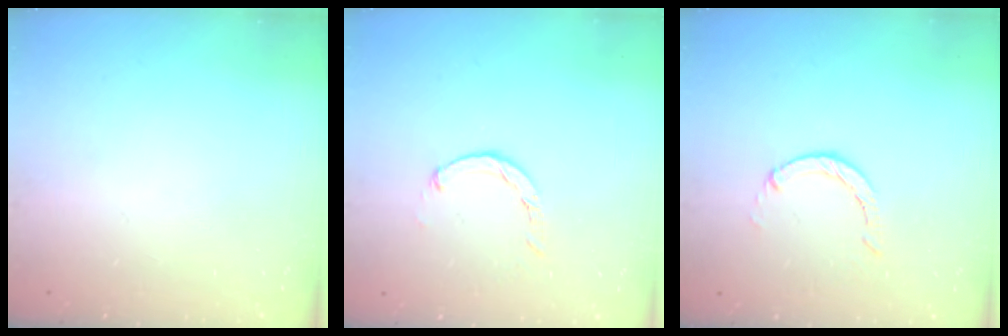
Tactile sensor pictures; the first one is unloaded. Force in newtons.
{"total": 2.0, "press": 2.0, "slide": 0.4}
{"total": 0.0}